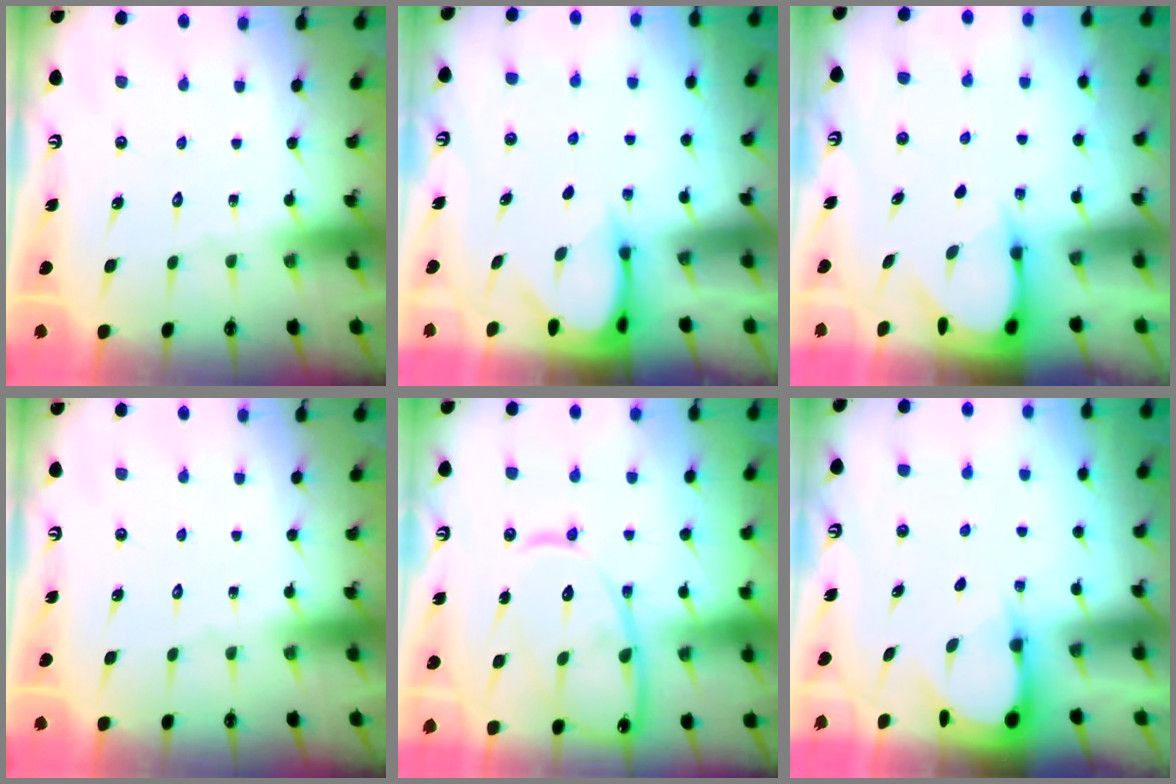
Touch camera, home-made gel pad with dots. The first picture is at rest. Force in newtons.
{"total": 3.8, "press": 3.8, "slide": 0.2}
{"total": 3.7, "press": 3.7, "slide": 0.3}
{"total": 0.0}
{"total": 15.4, "press": 15.3, "slide": 1.5}
{"total": 3.5, "press": 3.5, "slide": 0.3}